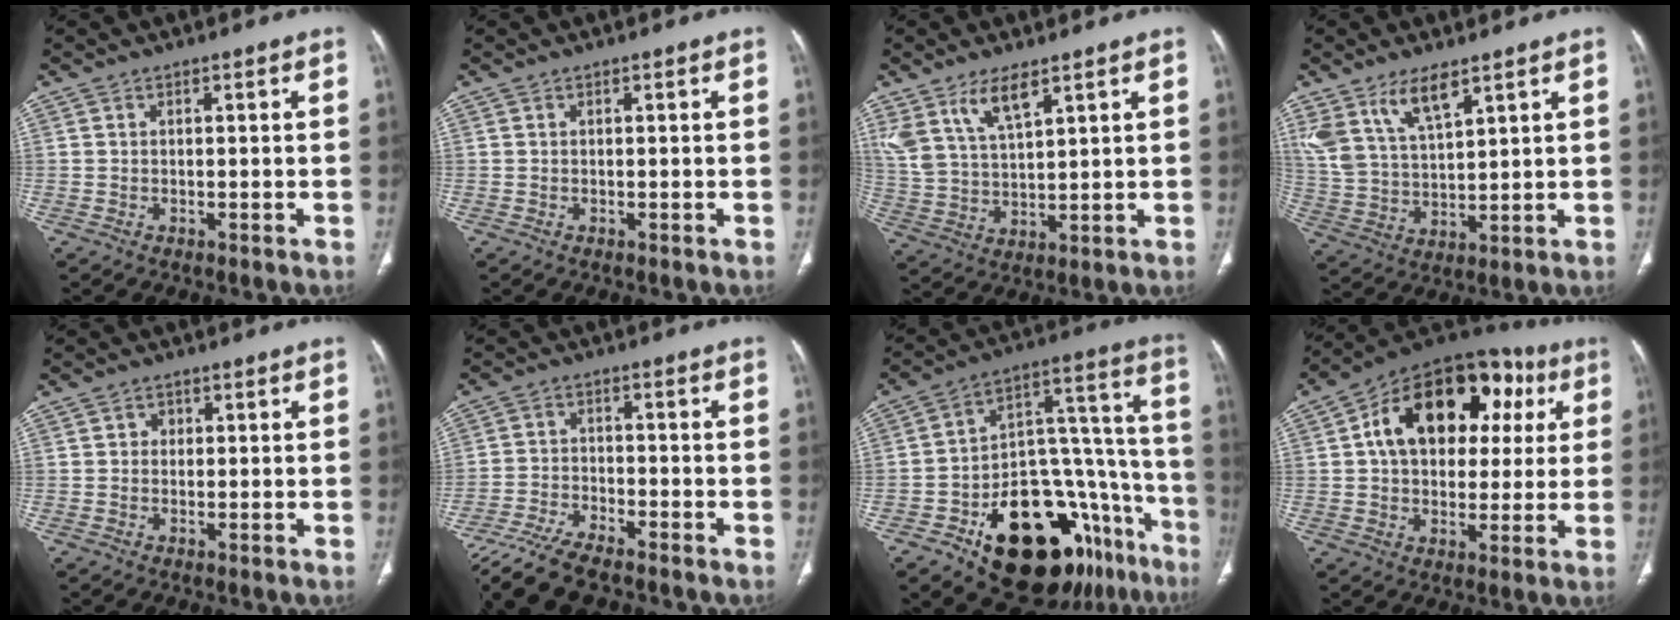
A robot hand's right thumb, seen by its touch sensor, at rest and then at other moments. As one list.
[{"total": 0.0}, {"total": 9.4, "force": [5.9, 3.6, 6.3], "torque": [-0.123, -0.023, 0.128]}, {"total": 10.4, "force": [6.7, 4.2, 6.8], "torque": [-0.129, -0.026, 0.143]}, {"total": 1.6, "force": [0.3, 1.5, 0.5], "torque": [0.001, 0.002, 0.002]}, {"total": 12.2, "force": [-10.3, 2.7, 5.9], "torque": [-0.120, 0.018, -0.179]}, {"total": 30.7, "force": [-15.0, 16.0, 21.6], "torque": [-0.222, 0.114, -0.211]}, {"total": 22.7, "force": [5.8, 15.0, 16.0], "torque": [-0.202, 0.032, 0.081]}]